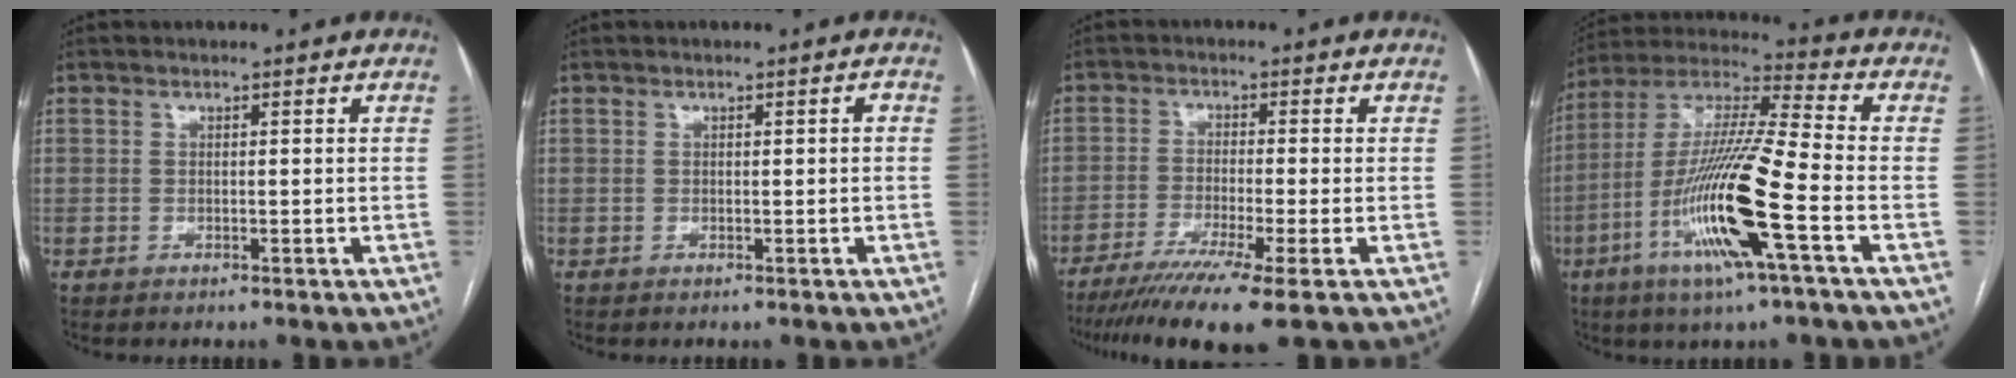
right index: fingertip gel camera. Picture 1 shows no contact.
{"total": 0.8, "force": [0.0, 0.2, 0.8], "torque": [-0.006, 0.002, 0.001]}
{"total": 10.7, "force": [-7.4, -1.0, 7.7], "torque": [-0.123, -0.026, -0.117]}
{"total": 17.9, "force": [-6.3, 0.3, 16.8], "torque": [-0.340, -0.014, -0.122]}